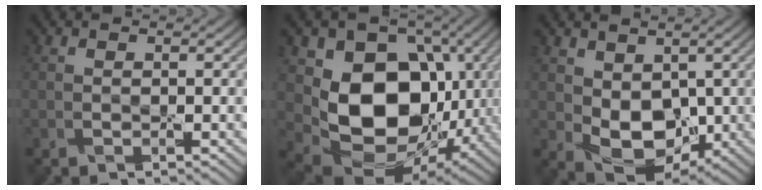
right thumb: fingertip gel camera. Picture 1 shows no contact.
{"total": 14.1, "force": [0.9, 10.7, 9.1], "torque": [-0.152, -0.030, 0.023]}
{"total": 8.1, "force": [0.5, 5.6, 5.7], "torque": [-0.118, -0.021, 0.016]}